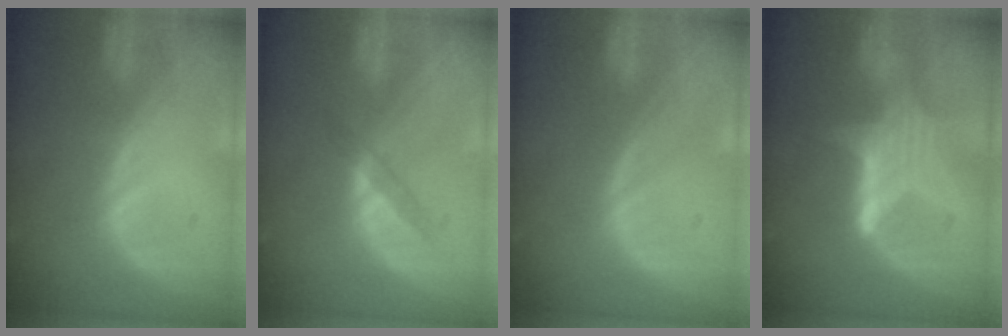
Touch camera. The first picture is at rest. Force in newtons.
{"total": 2.4, "press": 2.2, "slide": 1.1}
{"total": 0.0}
{"total": 6.4, "press": 6.0, "slide": 2.2}